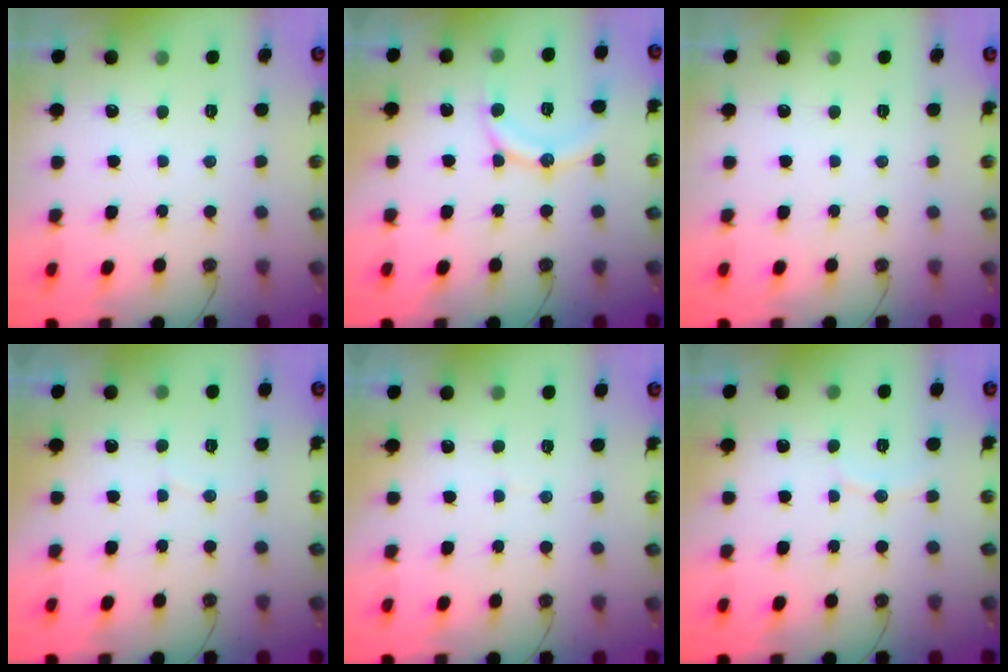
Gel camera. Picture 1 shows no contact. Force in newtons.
{"total": 12.2, "press": 12.2, "slide": 0.4}
{"total": 0.0}
{"total": 2.0, "press": 1.8, "slide": 1.0}
{"total": 1.8, "press": 1.8, "slide": 0.1}
{"total": 4.5, "press": 4.5, "slide": 0.5}